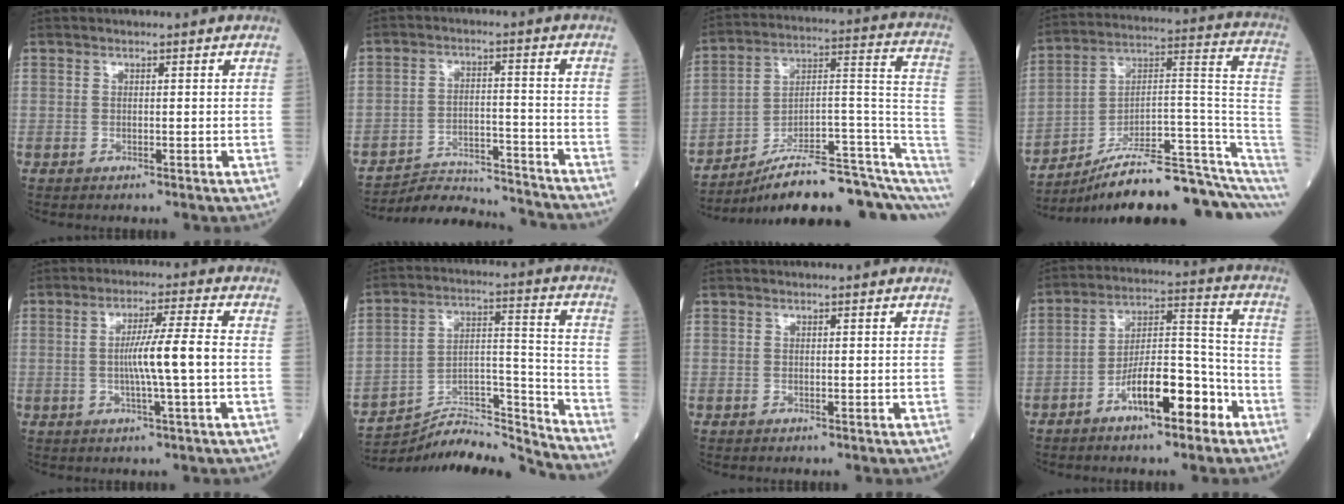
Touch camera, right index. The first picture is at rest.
{"total": 13.0, "force": [-13.0, 0.9, 0.8], "torque": [-0.007, 0.021, -0.192]}
{"total": 19.8, "force": [-14.0, 4.2, 13.4], "torque": [-0.129, 0.063, -0.207]}
{"total": 19.9, "force": [-15.1, 2.4, 12.8], "torque": [-0.119, 0.065, -0.228]}
{"total": 7.3, "force": [-0.6, -0.9, 7.2], "torque": [-0.125, 0.005, -0.010]}
{"total": 16.8, "force": [-16.7, -1.1, 1.7], "torque": [-0.023, 0.047, -0.274]}
{"total": 0.0}
{"total": 11.2, "force": [-6.3, 3.1, 8.7], "torque": [-0.151, 0.023, -0.107]}